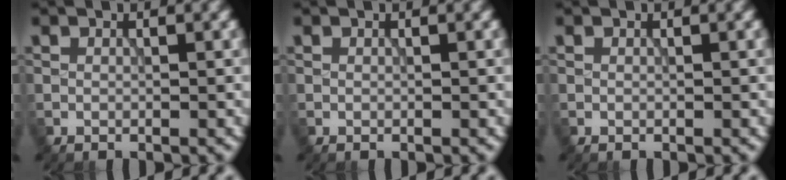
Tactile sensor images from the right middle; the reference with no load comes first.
{"total": 0.0}
{"total": 0.0}